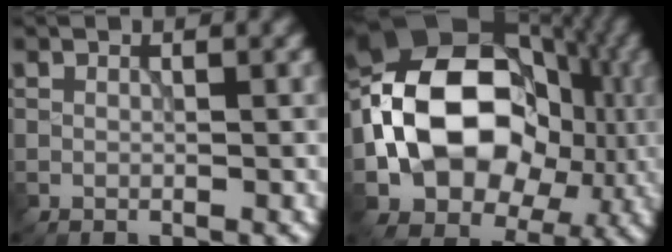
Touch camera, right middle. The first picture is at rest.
{"total": 15.7, "force": [-1.0, 11.9, 10.2], "torque": [-0.176, 0.013, -0.031]}